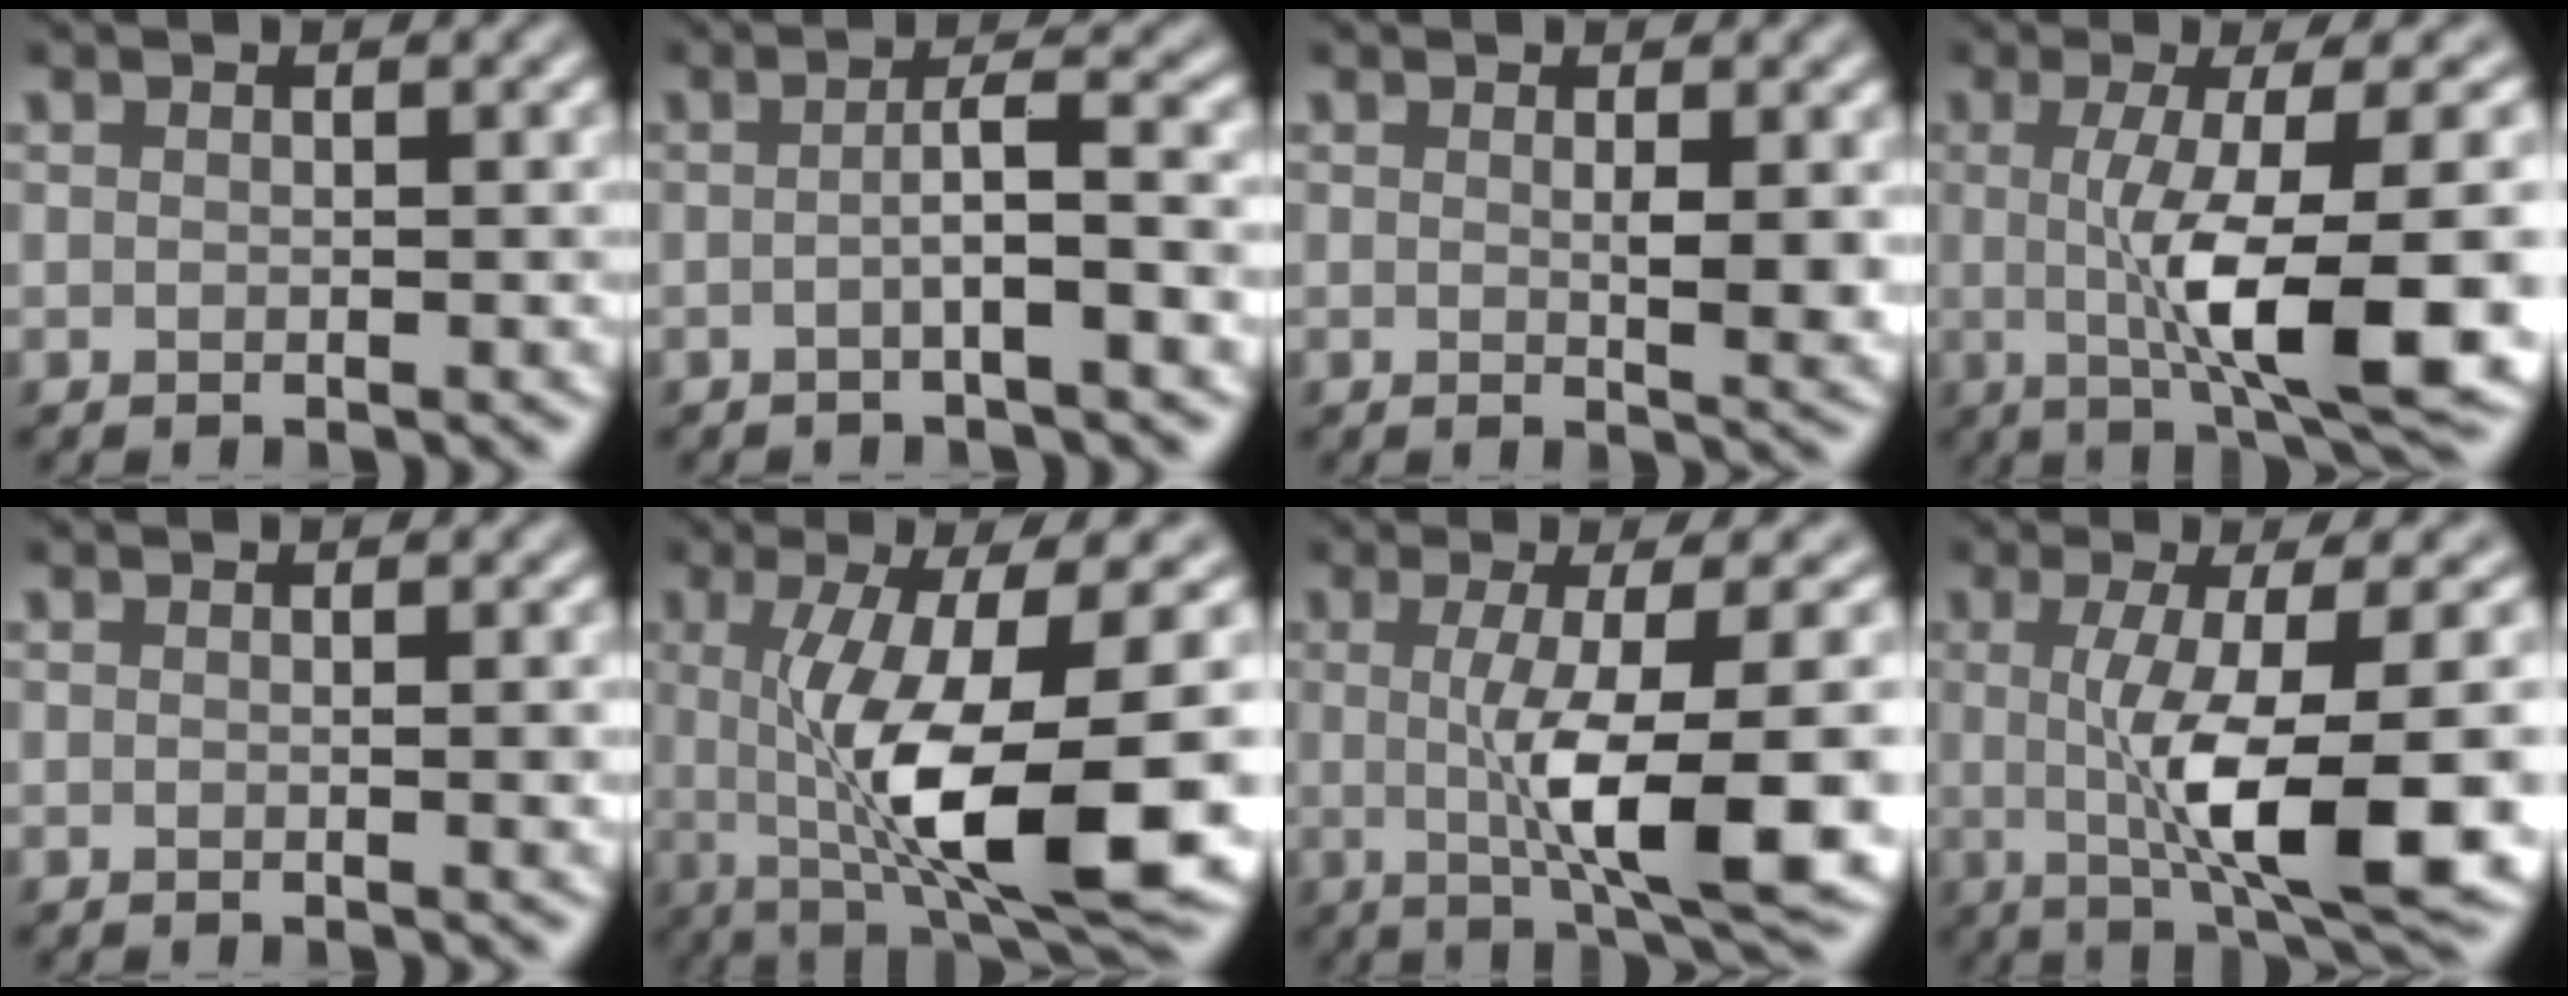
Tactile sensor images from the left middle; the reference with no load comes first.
{"total": 3.6, "force": [-0.5, 0.6, 3.5], "torque": [-0.049, 0.010, -0.018]}
{"total": 2.5, "force": [0.5, 0.5, 2.4], "torque": [-0.035, -0.009, 0.012]}
{"total": 11.6, "force": [-1.3, 2.6, 11.3], "torque": [-0.165, -0.012, -0.017]}
{"total": 1.1, "force": [0.0, 0.2, 1.1], "torque": [-0.012, -0.001, -0.001]}
{"total": 12.1, "force": [-1.2, 3.0, 11.7], "torque": [-0.189, -0.023, -0.015]}
{"total": 10.2, "force": [-1.1, 2.2, 9.9], "torque": [-0.142, -0.010, -0.014]}
{"total": 11.3, "force": [-1.3, 2.6, 10.9], "torque": [-0.168, -0.015, -0.017]}